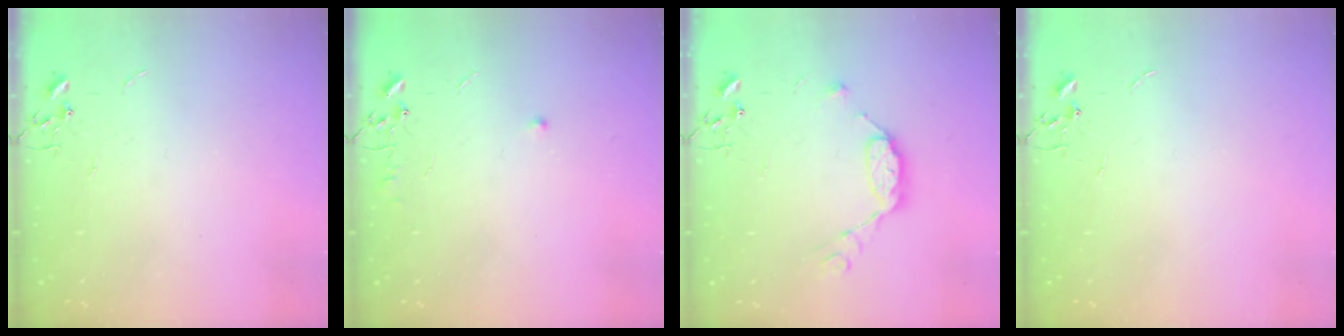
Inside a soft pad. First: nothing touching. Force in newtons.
{"total": 5.8, "press": 5.8, "slide": 0.7}
{"total": 10.1, "press": 10.0, "slide": 0.6}
{"total": 0.0}